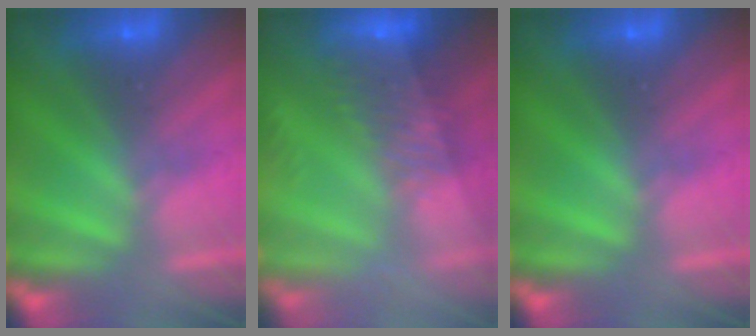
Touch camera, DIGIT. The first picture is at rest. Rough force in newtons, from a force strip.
{"total": 6.6}
{"total": 0.0}